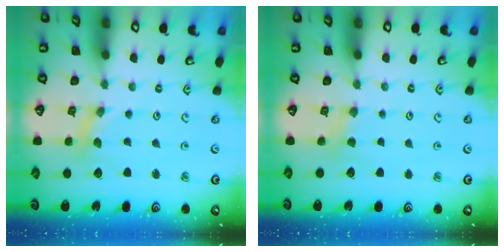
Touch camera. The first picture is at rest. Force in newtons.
{"total": 2.3, "press": 2.2, "slide": 0.4}